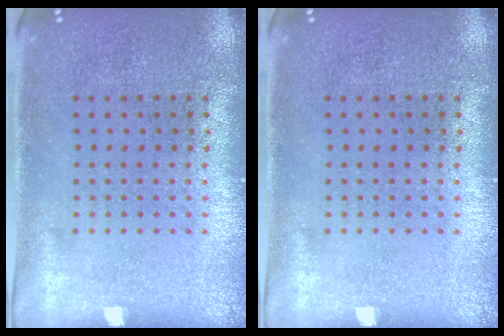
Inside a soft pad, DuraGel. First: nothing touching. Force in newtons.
{"total": 0.0}